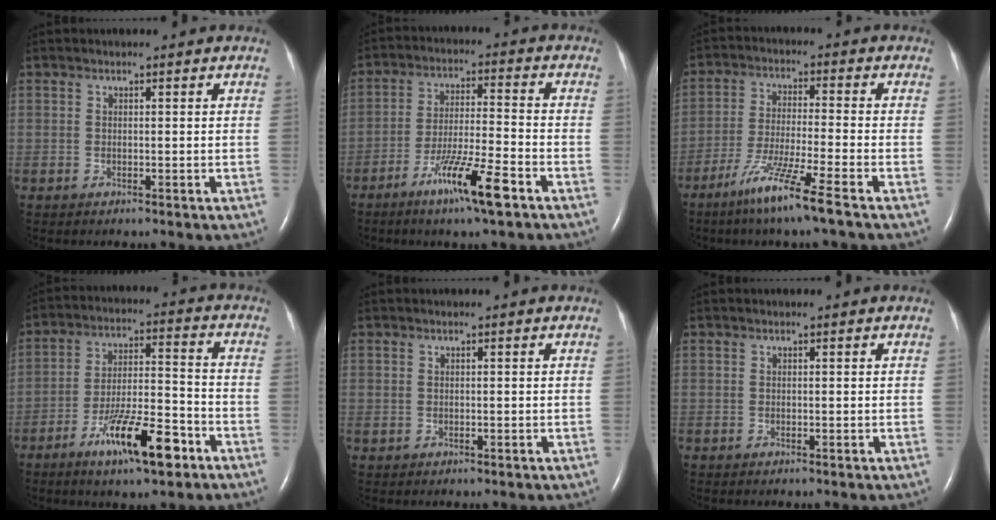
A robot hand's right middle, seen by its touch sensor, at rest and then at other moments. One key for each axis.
{"total": 9.9, "fx": -5.9, "fy": 0.0, "fz": 8.0, "tx": -0.148, "ty": -0.017, "tz": -0.105}
{"total": 9.3, "fx": -6.1, "fy": -1.2, "fz": 6.9, "tx": -0.136, "ty": -0.033, "tz": -0.120}
{"total": 12.0, "fx": -6.9, "fy": 2.2, "fz": 9.6, "tx": -0.168, "ty": -0.005, "tz": -0.115}
{"total": 0.0}
{"total": 0.0}